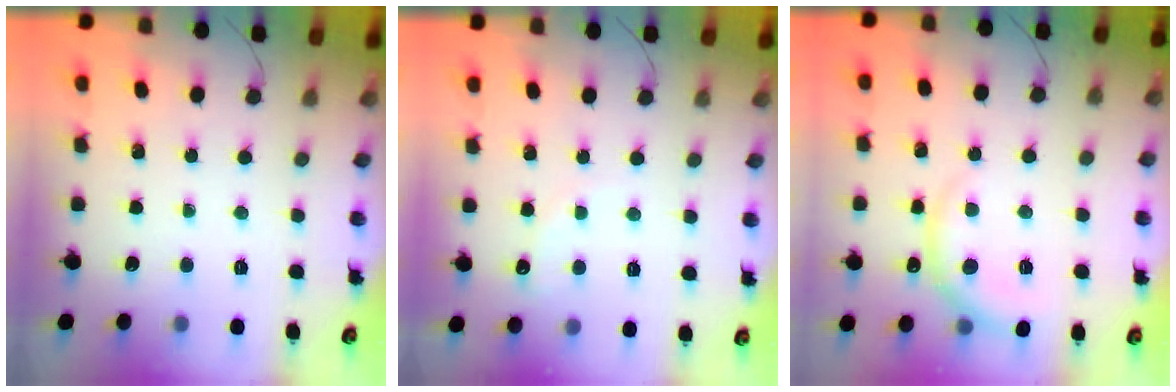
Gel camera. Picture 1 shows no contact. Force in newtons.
{"total": 5.4, "press": 5.2, "slide": 1.5}
{"total": 7.0, "press": 7.0, "slide": 0.7}